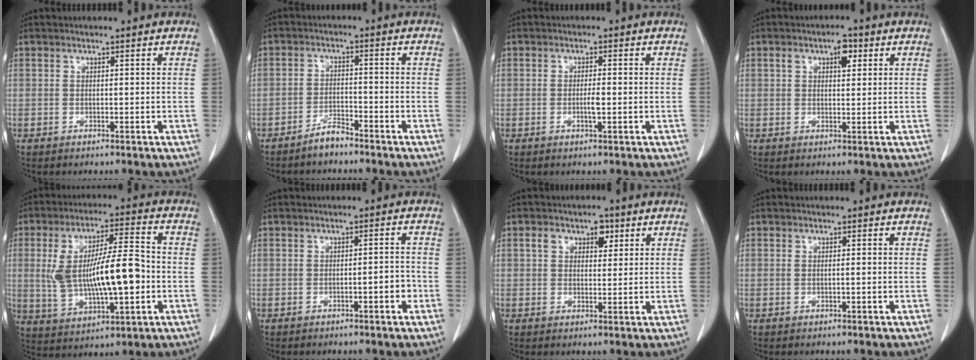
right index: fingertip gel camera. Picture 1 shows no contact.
{"total": 3.0, "force": [-2.7, 0.8, 1.0], "torque": [-0.015, 0.000, -0.049]}
{"total": 2.3, "force": [-0.4, 0.3, 2.2], "torque": [-0.043, -0.001, -0.007]}
{"total": 3.7, "force": [1.5, 1.7, 2.9], "torque": [-0.051, 0.012, 0.023]}
{"total": 15.5, "force": [-0.9, 4.2, 14.9], "torque": [-0.288, 0.014, -0.004]}
{"total": 2.5, "force": [-1.0, 0.5, 2.2], "torque": [-0.031, 0.002, -0.014]}
{"total": 4.9, "force": [2.2, 3.0, 3.2], "torque": [-0.050, 0.016, 0.035]}
{"total": 0.8, "force": [-0.1, 0.1, 0.8], "torque": [-0.015, 0.000, 0.001]}